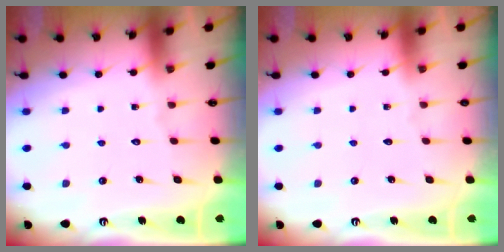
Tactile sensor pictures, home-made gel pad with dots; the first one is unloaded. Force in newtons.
{"total": 0.0}